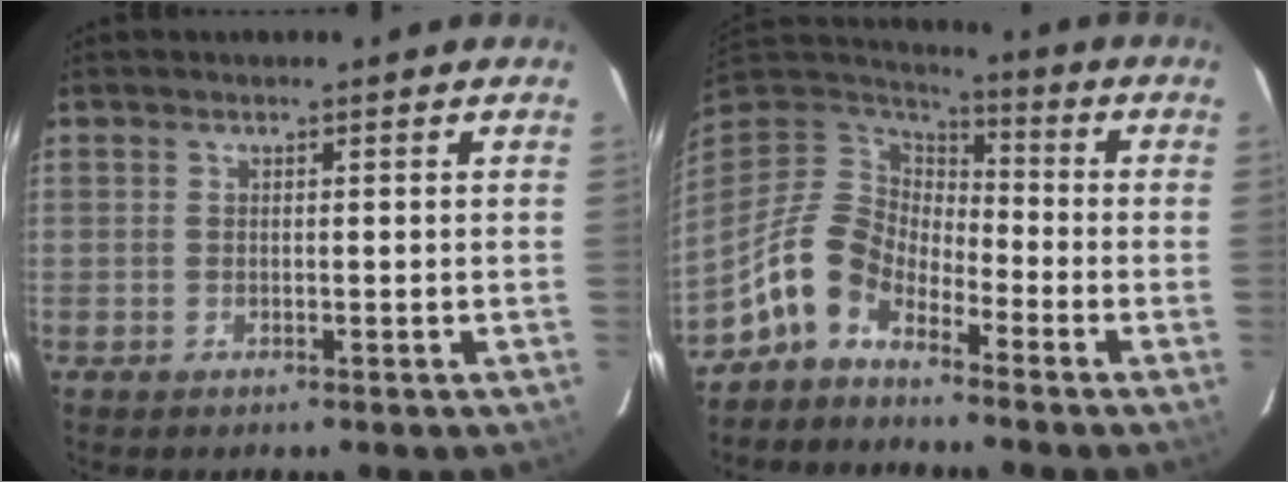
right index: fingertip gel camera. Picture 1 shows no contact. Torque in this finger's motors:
{"motor_torque": [0.90, -0.76, 0.51, 0.04]}